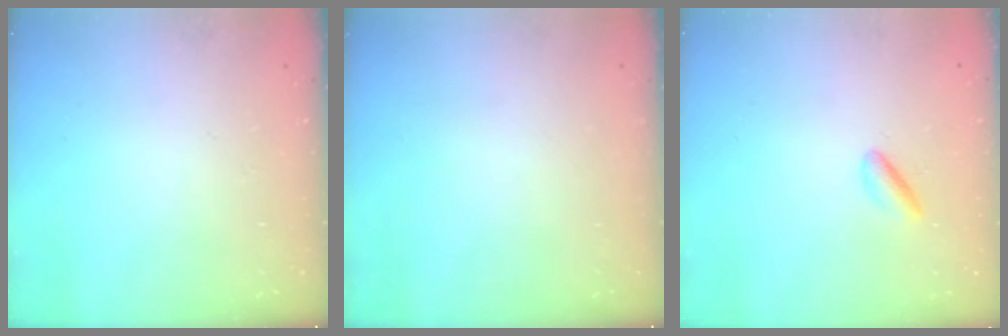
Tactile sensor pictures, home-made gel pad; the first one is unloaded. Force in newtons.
{"total": 0.0}
{"total": 2.0, "press": 1.9, "slide": 0.5}